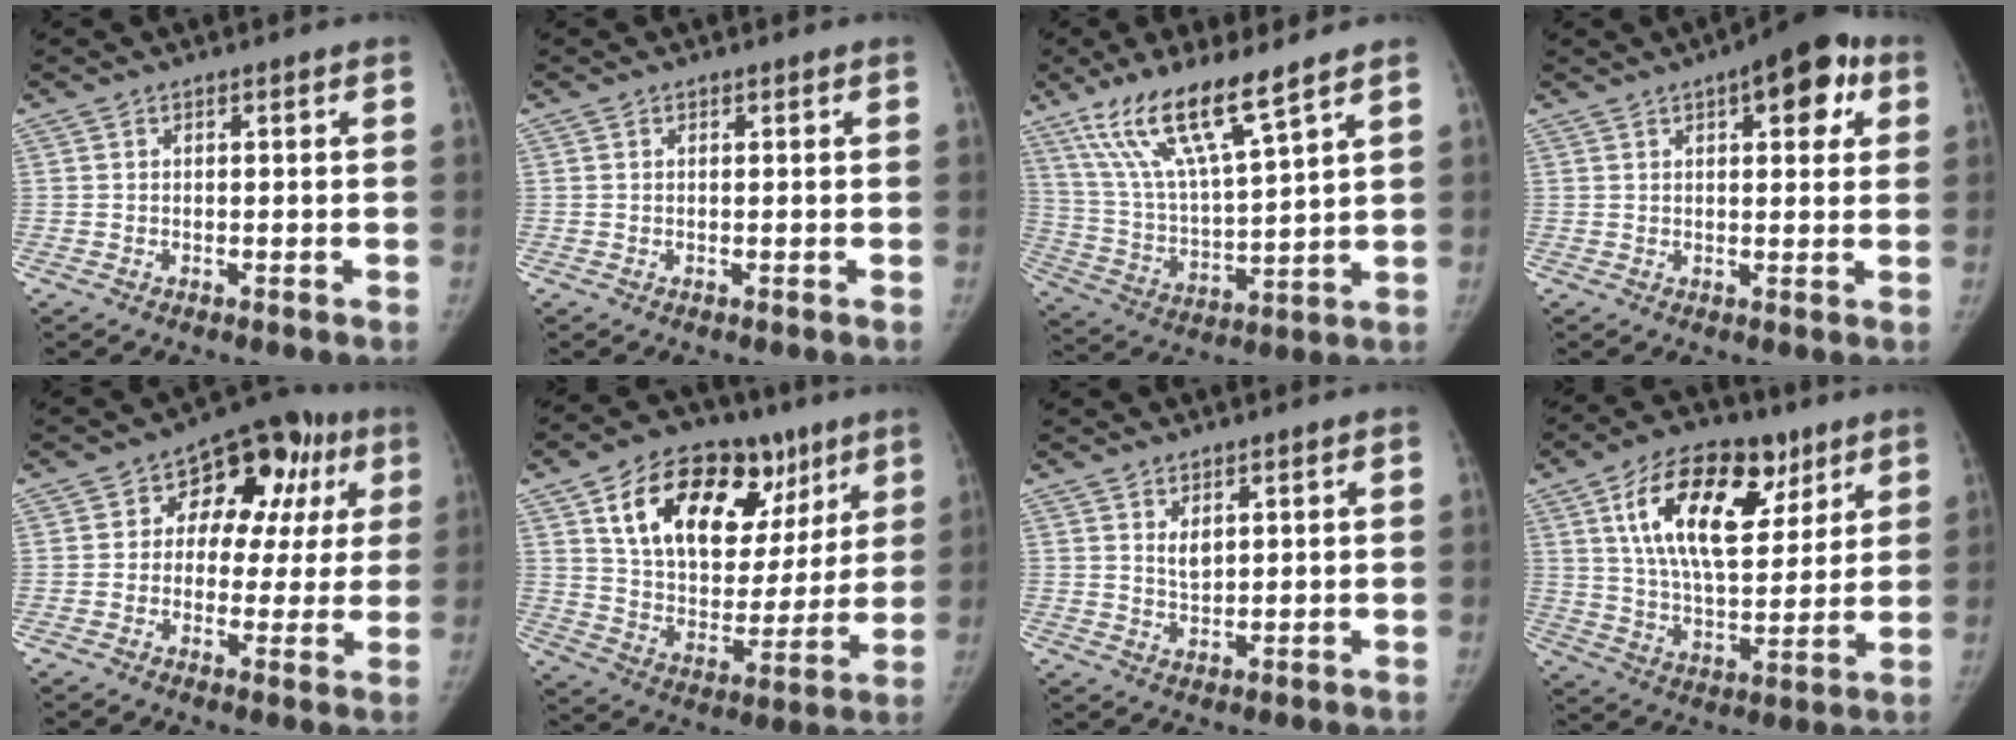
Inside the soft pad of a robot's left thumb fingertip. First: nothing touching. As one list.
[{"total": 0.0}, {"total": 15.8, "force": [10.6, 2.4, 11.5], "torque": [-0.210, -0.048, 0.214]}, {"total": 10.6, "force": [4.6, 4.4, 8.5], "torque": [-0.073, 0.001, 0.052]}, {"total": 14.2, "force": [4.2, 9.8, 9.4], "torque": [-0.046, 0.021, 0.048]}, {"total": 26.0, "force": [12.2, 15.7, 16.7], "torque": [-0.217, -0.003, 0.201]}, {"total": 3.0, "force": [1.5, 1.5, 2.1], "torque": [-0.023, -0.016, 0.033]}, {"total": 20.5, "force": [9.0, 10.8, 14.9], "torque": [-0.214, -0.027, 0.155]}]